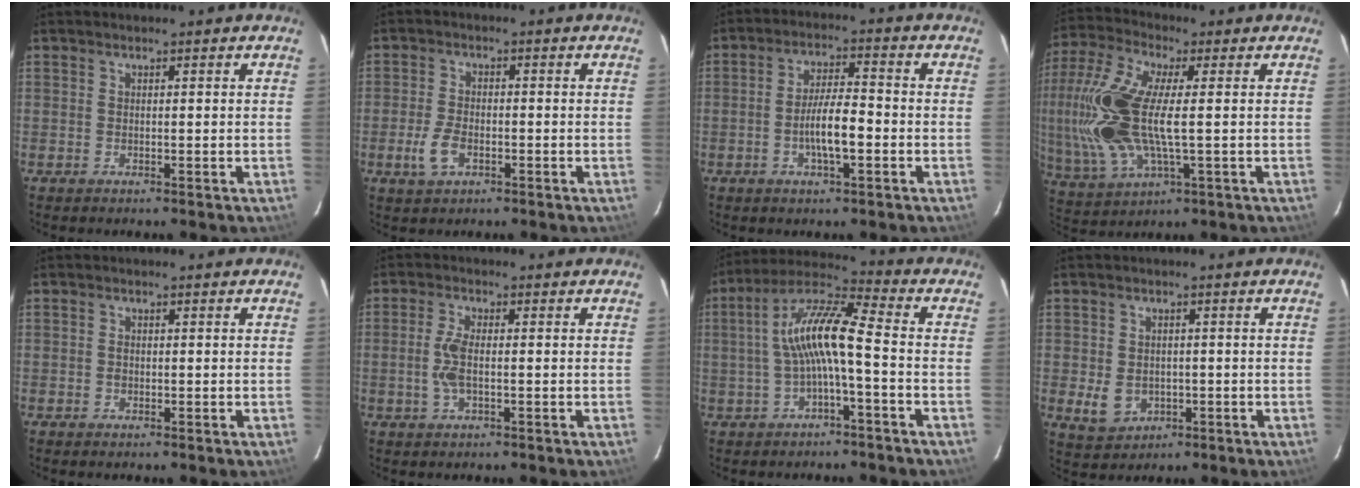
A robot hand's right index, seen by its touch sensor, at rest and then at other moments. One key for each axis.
{"total": 5.0, "fx": -2.0, "fy": 2.9, "fz": 3.5, "tx": -0.082, "ty": 0.000, "tz": -0.035}
{"total": 6.9, "fx": -2.1, "fy": 1.6, "fz": 6.3, "tx": -0.120, "ty": 0.001, "tz": -0.034}
{"total": 20.7, "fx": 0.0, "fy": 8.4, "fz": 18.9, "tx": -0.421, "ty": -0.001, "tz": 0.001}
{"total": 0.7, "fx": -0.1, "fy": 0.5, "fz": 0.4, "tx": -0.007, "ty": 0.002, "tz": -0.003}
{"total": 4.5, "fx": -0.7, "fy": 1.5, "fz": 4.2, "tx": -0.090, "ty": 0.000, "tz": -0.013}
{"total": 10.6, "fx": -1.4, "fy": 1.6, "fz": 10.4, "tx": -0.215, "ty": 0.023, "tz": -0.028}
{"total": 5.3, "fx": -0.9, "fy": 4.6, "fz": 2.5, "tx": -0.057, "ty": 0.001, "tz": 0.001}